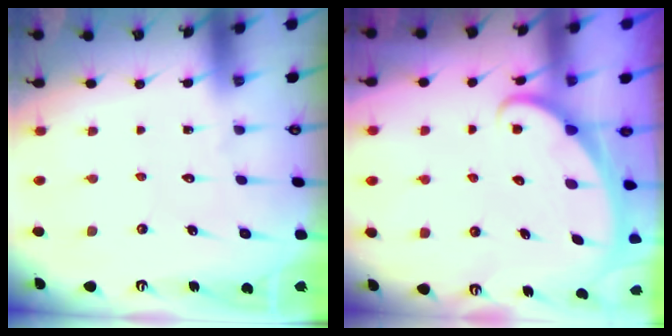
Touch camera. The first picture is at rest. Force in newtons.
{"total": 2.1, "press": 2.1, "slide": 0.1}